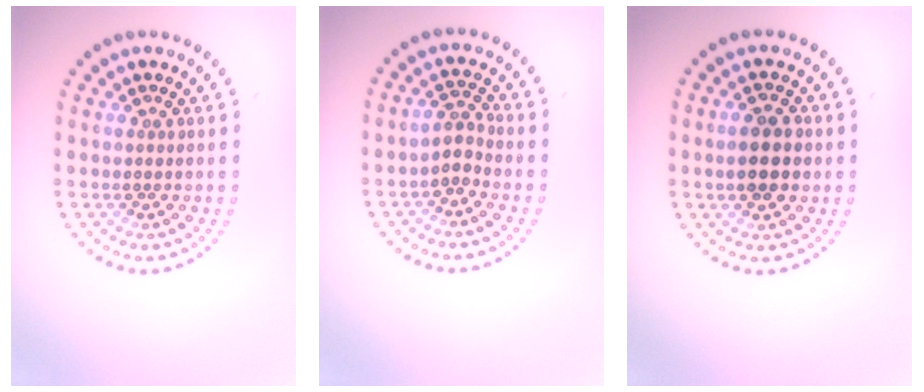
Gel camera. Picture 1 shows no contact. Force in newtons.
{"total": 1.7, "press": 1.3, "slide": 1.0}
{"total": 3.7, "press": 3.7, "slide": 0.2}